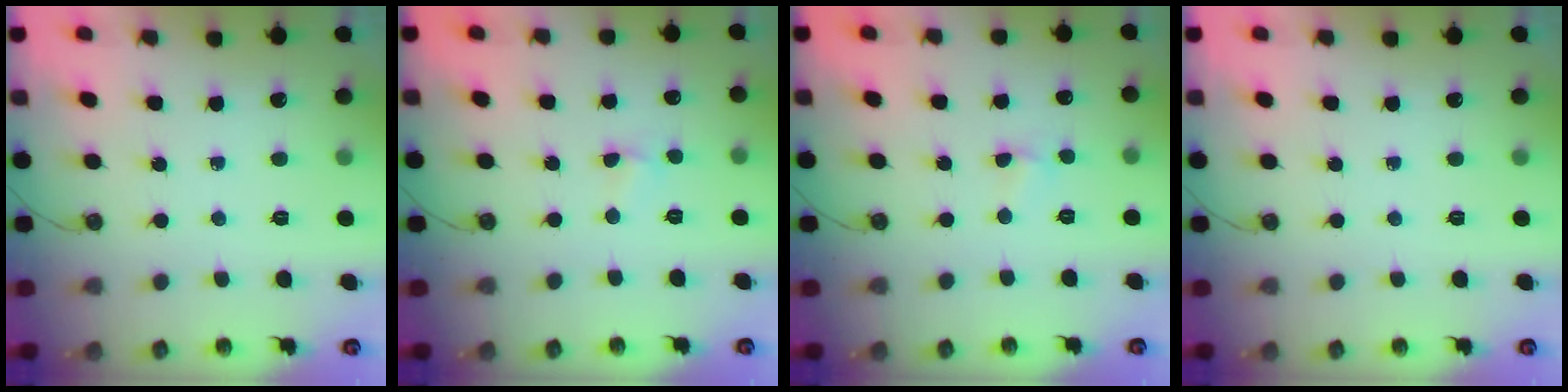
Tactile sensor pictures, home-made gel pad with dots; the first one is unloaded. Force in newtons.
{"total": 2.4, "press": 2.4, "slide": 0.4}
{"total": 2.4, "press": 2.4, "slide": 0.4}
{"total": 0.0}